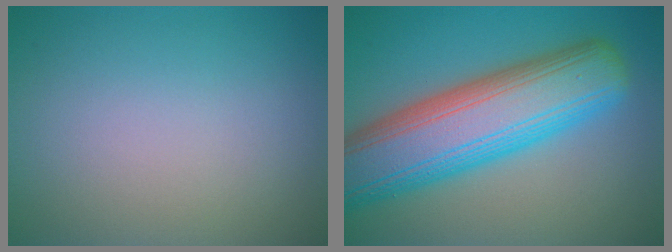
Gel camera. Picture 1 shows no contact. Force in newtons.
{"total": 12.0, "press": 12.0, "slide": 0.6}